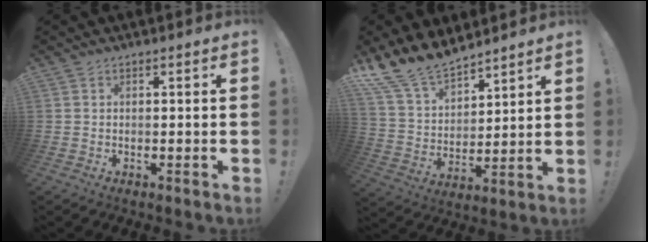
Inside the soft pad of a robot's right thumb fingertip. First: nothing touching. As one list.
[{"total": 14.9, "force": [13.0, 5.8, 4.6], "torque": [-0.115, -0.095, 0.245]}]